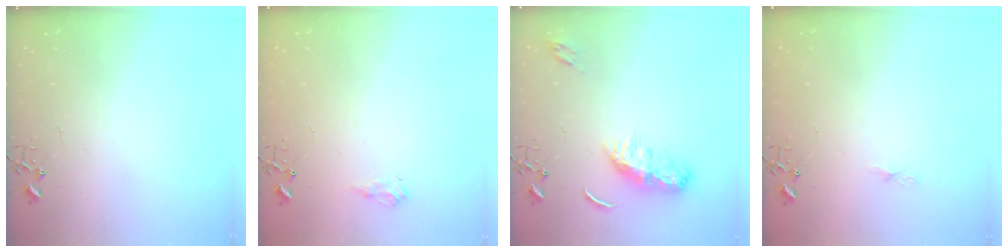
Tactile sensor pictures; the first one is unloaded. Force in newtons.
{"total": 6.8, "press": 6.8, "slide": 0.8}
{"total": 10.4, "press": 10.4, "slide": 0.0}
{"total": 3.6, "press": 3.5, "slide": 0.5}